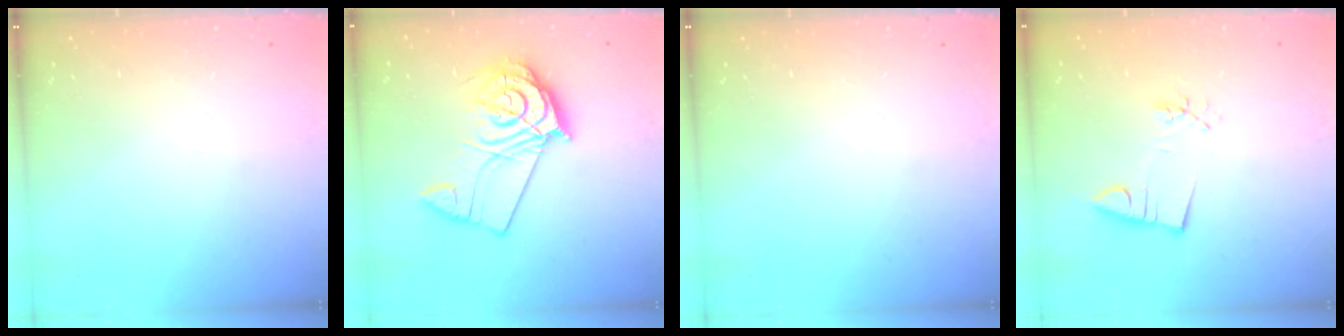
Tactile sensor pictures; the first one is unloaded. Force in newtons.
{"total": 12.1, "press": 12.1, "slide": 1.4}
{"total": 0.0}
{"total": 2.9, "press": 1.3, "slide": 2.6}